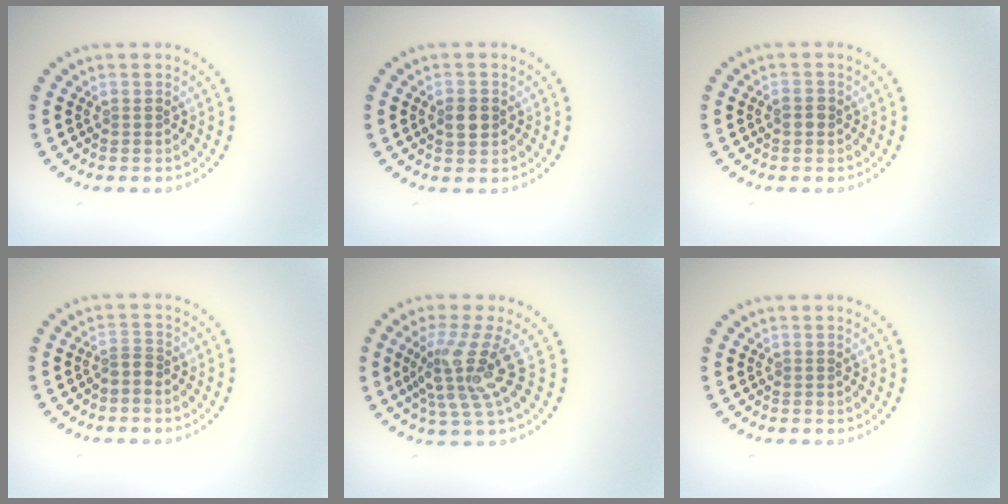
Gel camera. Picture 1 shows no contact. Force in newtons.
{"total": 2.4, "press": 2.4, "slide": 0.0}
{"total": 1.2, "press": 1.2, "slide": 0.1}
{"total": 1.1, "press": 0.7, "slide": 0.9}
{"total": 4.6, "press": 3.2, "slide": 3.3}
{"total": 0.0}